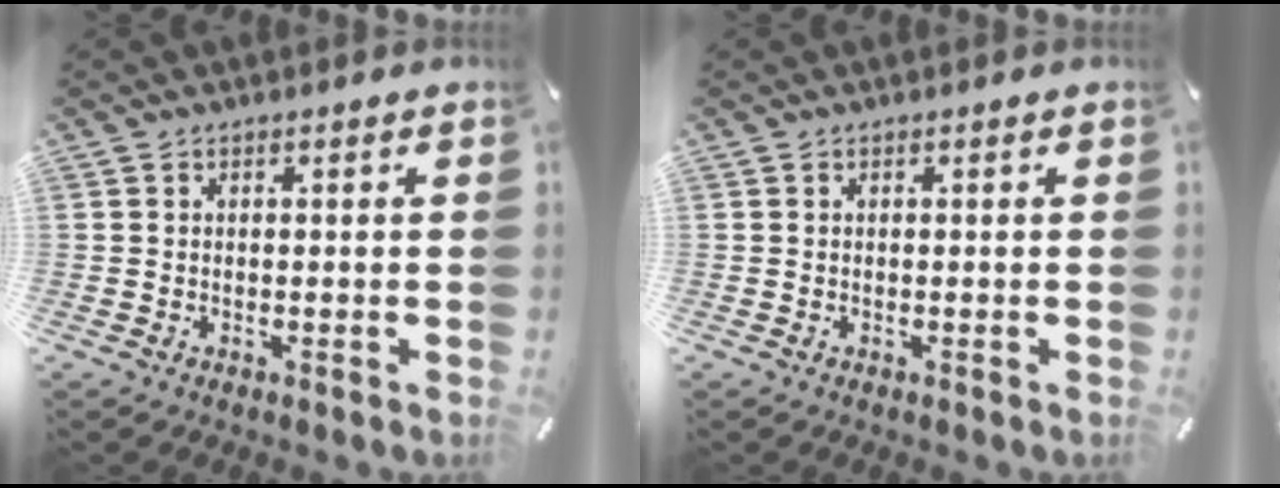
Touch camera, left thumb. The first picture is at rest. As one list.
[{"total": 0.0}]